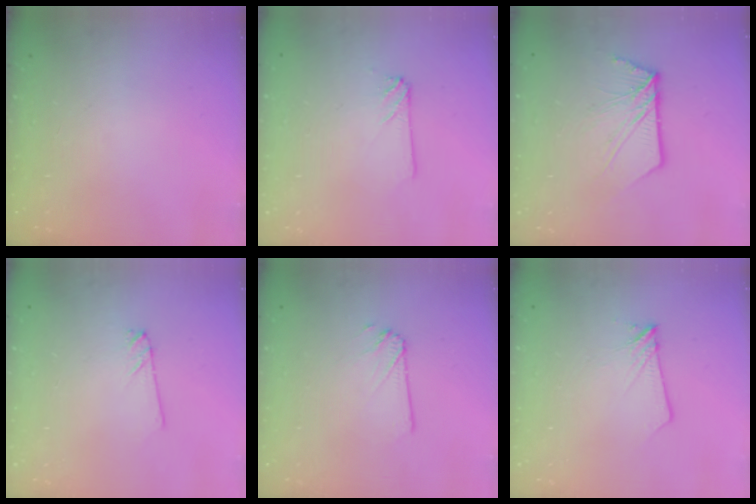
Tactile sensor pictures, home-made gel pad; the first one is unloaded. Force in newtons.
{"total": 3.6, "press": 3.6, "slide": 0.4}
{"total": 10.2, "press": 10.2, "slide": 0.7}
{"total": 0.9, "press": 0.9, "slide": 0.1}
{"total": 1.6, "press": 1.6, "slide": 0.0}
{"total": 6.4, "press": 6.4, "slide": 0.6}